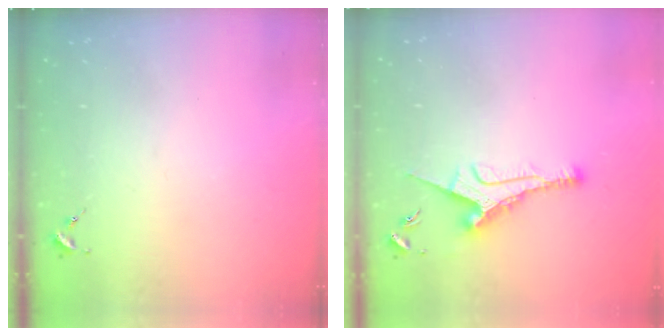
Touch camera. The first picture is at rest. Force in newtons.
{"total": 10.1, "press": 10.1, "slide": 0.3}